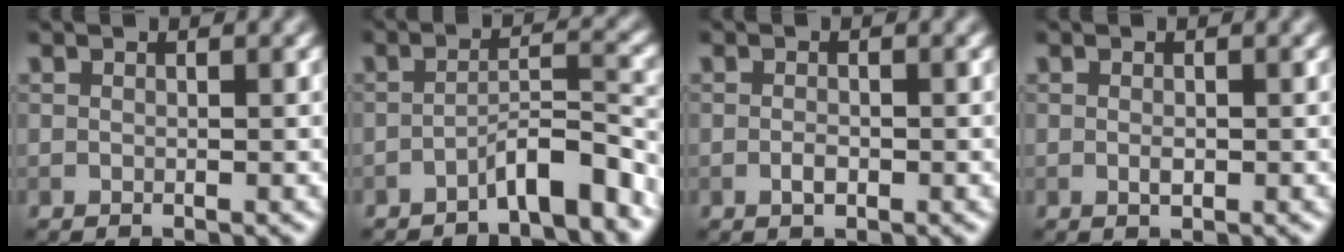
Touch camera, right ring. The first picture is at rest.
{"total": 4.2, "force": [-3.0, 0.6, 2.8], "torque": [-0.044, 0.016, -0.058]}
{"total": 1.0, "force": [-0.4, 0.5, 0.8], "torque": [-0.016, 0.000, -0.008]}
{"total": 0.8, "force": [-0.1, 0.4, 0.6], "torque": [-0.013, -0.002, -0.001]}